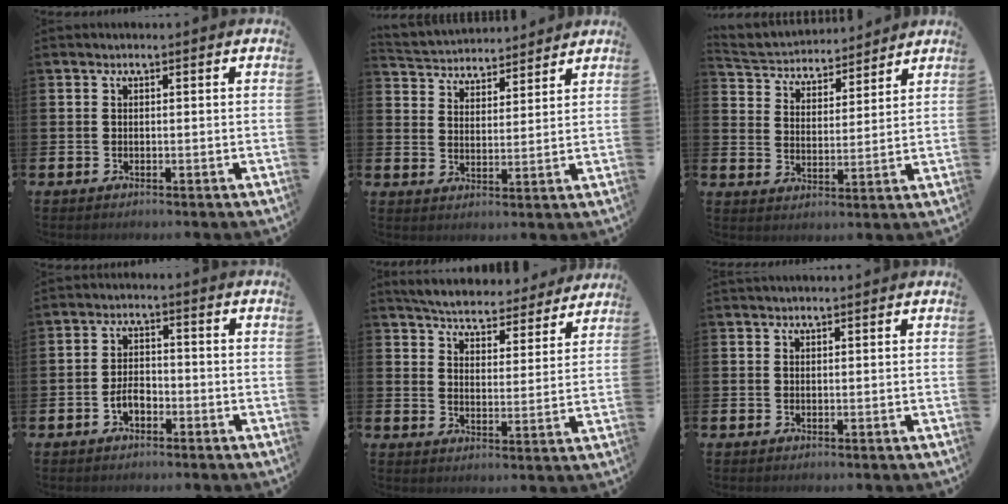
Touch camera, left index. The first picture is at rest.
{"total": 4.3, "force": [4.1, 1.0, -0.5], "torque": [-0.014, -0.029, 0.072]}
{"total": 4.5, "force": [4.2, 1.5, -0.1], "torque": [-0.025, -0.033, 0.070]}
{"total": 2.9, "force": [-1.4, 1.7, 1.9], "torque": [-0.035, 0.005, -0.029]}
{"total": 5.7, "force": [5.6, 0.8, 0.9], "torque": [-0.036, -0.043, 0.095]}
{"total": 0.8, "force": [0.8, 0.0, 0.1], "torque": [0.002, -0.001, 0.013]}